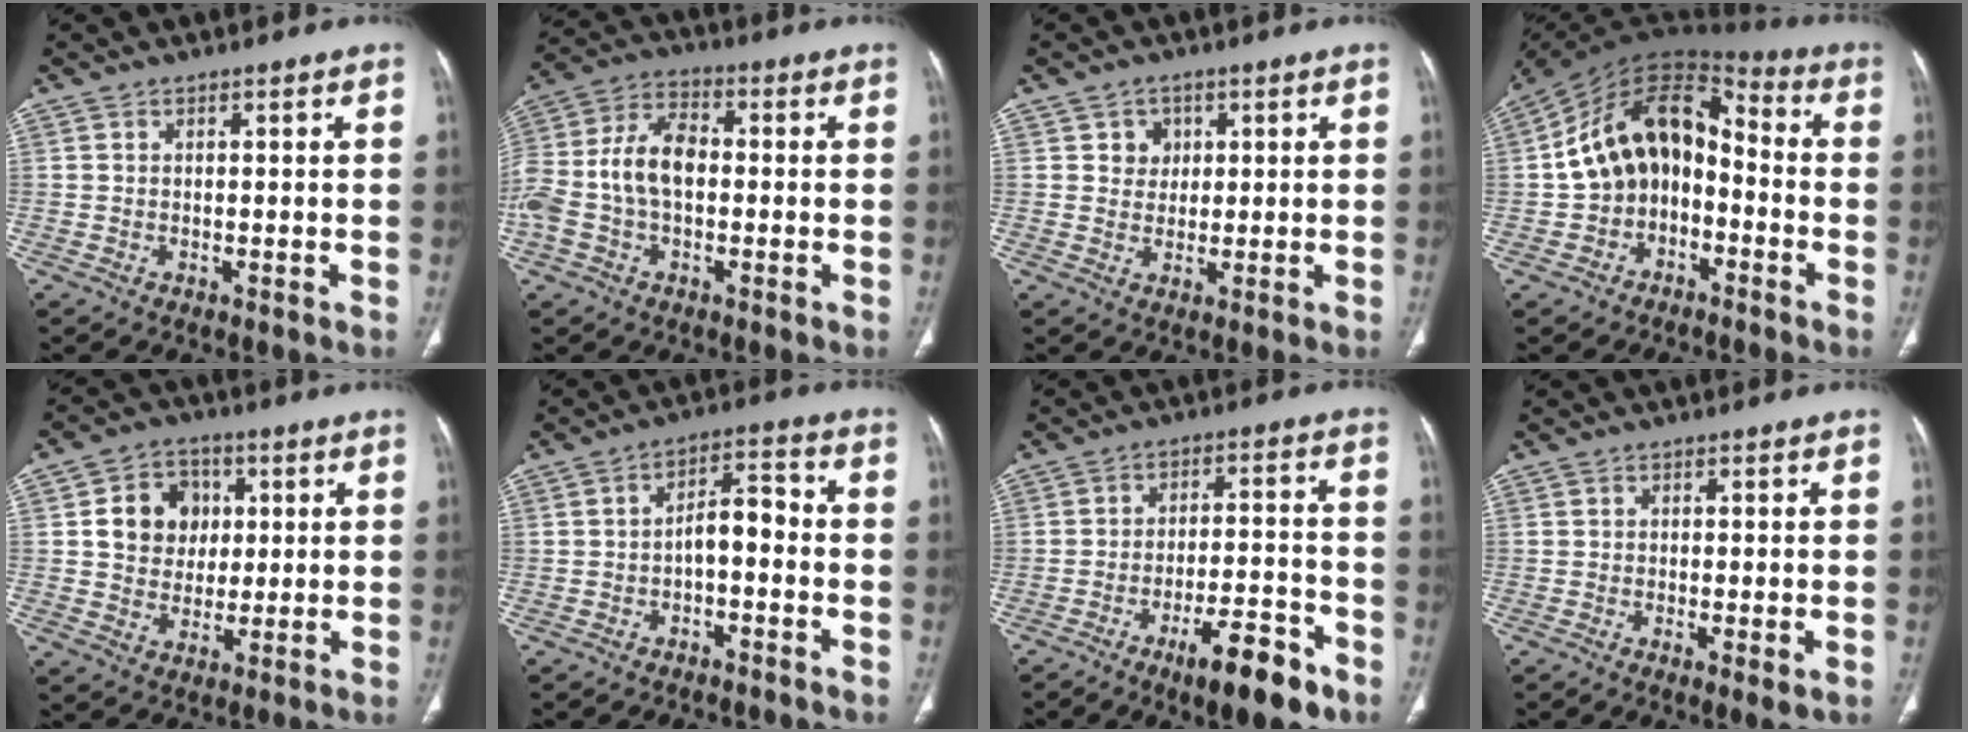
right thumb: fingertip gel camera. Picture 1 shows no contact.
{"total": 13.3, "force": [-1.1, 8.3, 10.4], "torque": [-0.226, 0.037, -0.024]}
{"total": 3.5, "force": [1.2, 3.2, 1.0], "torque": [0.006, -0.003, 0.017]}
{"total": 15.7, "force": [-2.3, 11.0, 11.0], "torque": [-0.154, 0.065, -0.049]}
{"total": 10.1, "force": [2.0, 8.7, 4.8], "torque": [-0.037, -0.001, 0.031]}
{"total": 6.2, "force": [-1.5, 3.1, 5.1], "torque": [-0.070, 0.037, -0.030]}
{"total": 12.4, "force": [-7.4, 3.7, 9.3], "torque": [-0.133, 0.045, -0.109]}
{"total": 2.8, "force": [-0.8, 0.6, 2.6], "torque": [-0.051, -0.010, -0.015]}